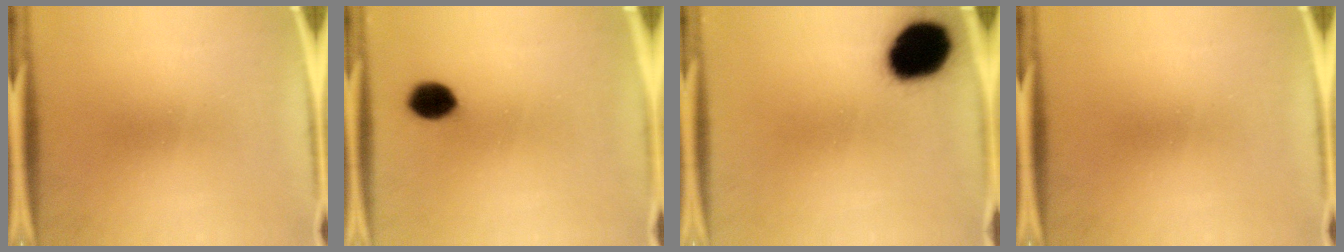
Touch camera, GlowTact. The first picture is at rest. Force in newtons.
{"total": 6.0}
{"total": 17.2}
{"total": 0.0}